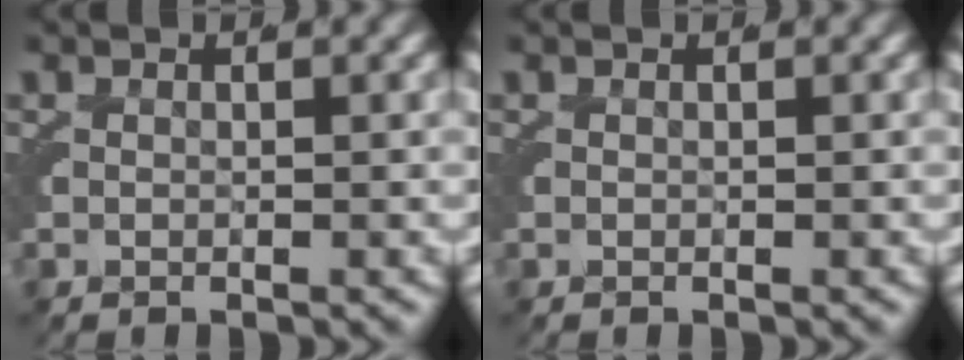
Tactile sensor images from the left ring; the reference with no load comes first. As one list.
[{"total": 0.0}]